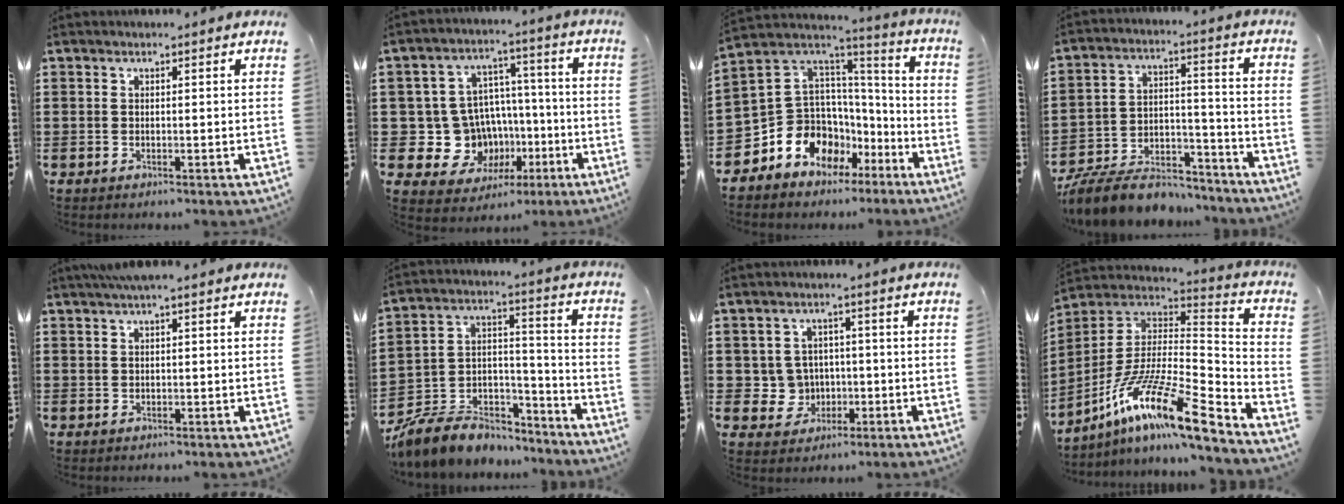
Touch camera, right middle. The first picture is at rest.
{"total": 11.3, "force": [-2.7, 10.4, 3.4], "torque": [-0.078, 0.006, -0.036]}
{"total": 10.0, "force": [-6.2, 7.7, 1.7], "torque": [-0.078, -0.011, -0.116]}
{"total": 9.6, "force": [-8.9, 2.4, 2.8], "torque": [-0.054, 0.024, -0.170]}
{"total": 1.5, "force": [1.1, 0.4, 1.0], "torque": [-0.024, 0.001, 0.020]}
{"total": 7.6, "force": [-6.9, 3.2, 1.0], "torque": [-0.036, 0.007, -0.136]}
{"total": 5.0, "force": [-0.5, 4.8, 1.0], "torque": [-0.031, 0.008, -0.011]}
{"total": 14.6, "force": [-9.1, 2.7, 11.1], "torque": [-0.221, -0.006, -0.175]}